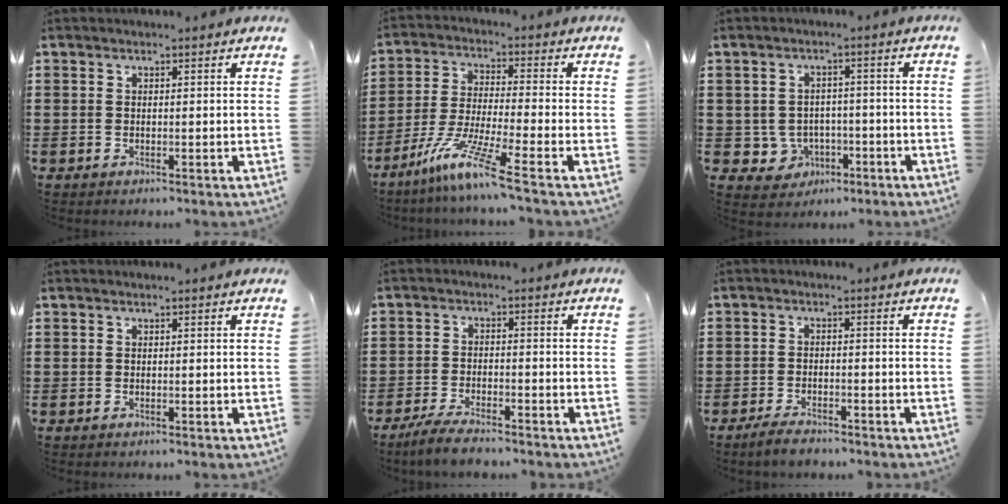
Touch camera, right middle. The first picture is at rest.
{"total": 9.0, "force": [-6.4, -0.3, 6.4], "torque": [-0.138, -0.018, -0.127]}
{"total": 3.6, "force": [-1.5, 3.1, 0.9], "torque": [-0.029, 0.005, -0.029]}
{"total": 0.0}
{"total": 4.0, "force": [-3.7, 0.4, 1.4], "torque": [-0.040, -0.003, -0.077]}
{"total": 2.9, "force": [-2.7, 0.6, 1.0], "torque": [-0.027, 0.002, -0.057]}